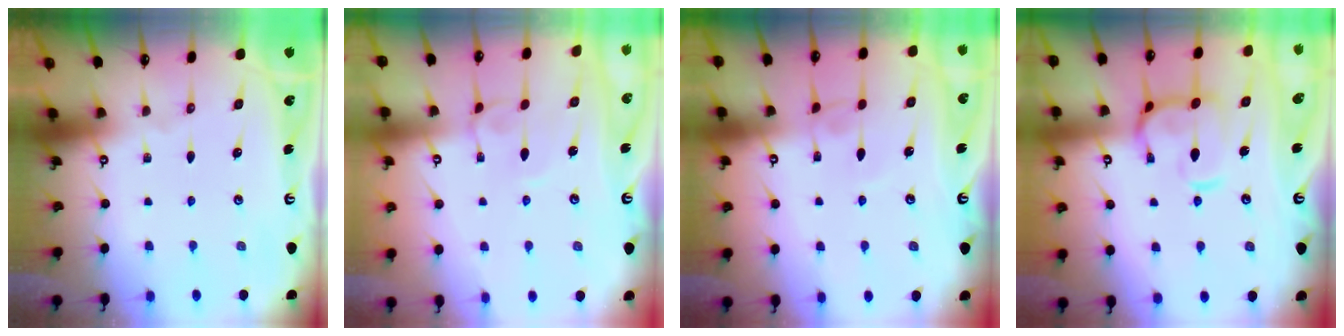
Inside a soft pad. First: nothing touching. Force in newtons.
{"total": 2.5, "press": 2.5, "slide": 0.3}
{"total": 3.1, "press": 3.1, "slide": 0.1}
{"total": 7.9, "press": 7.8, "slide": 1.3}